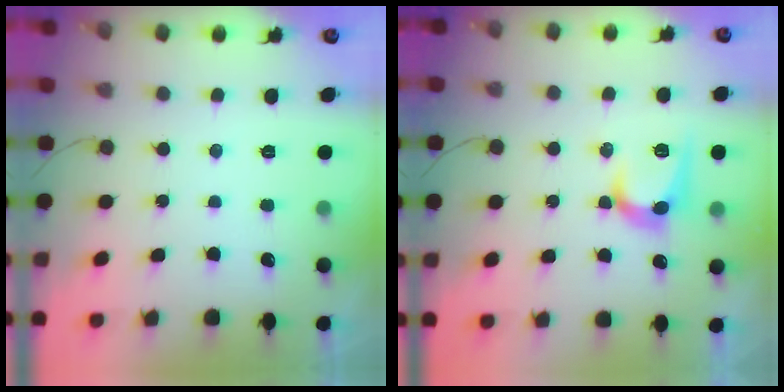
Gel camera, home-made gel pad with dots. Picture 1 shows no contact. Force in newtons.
{"total": 10.7, "press": 10.7, "slide": 0.6}